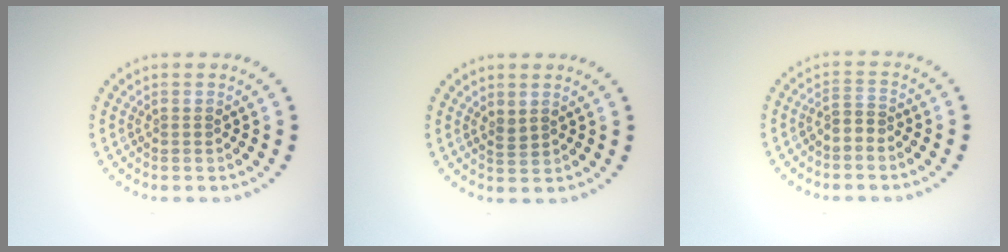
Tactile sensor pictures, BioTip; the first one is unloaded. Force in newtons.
{"total": 0.9, "press": 0.7, "slide": 0.5}
{"total": 1.6, "press": 1.3, "slide": 1.0}